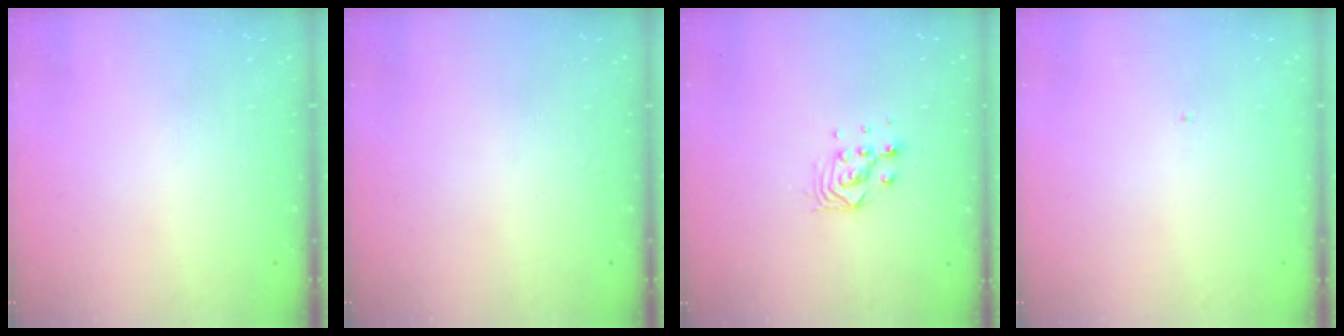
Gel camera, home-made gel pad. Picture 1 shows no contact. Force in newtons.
{"total": 0.0}
{"total": 6.1, "press": 6.0, "slide": 0.4}
{"total": 0.0}